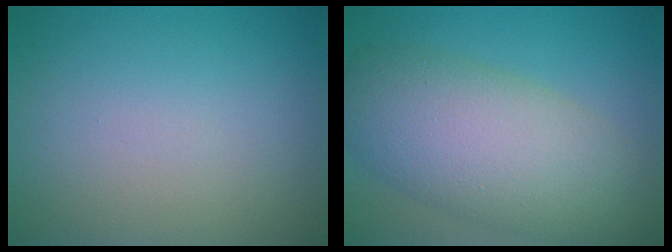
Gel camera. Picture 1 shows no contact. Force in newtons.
{"total": 9.1, "press": 9.1, "slide": 0.4}